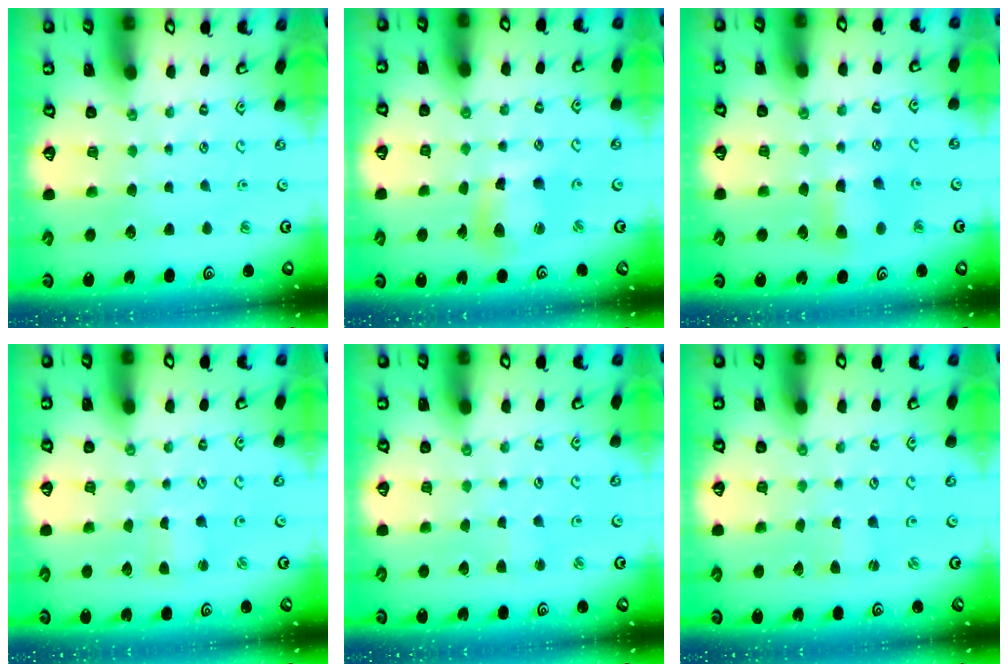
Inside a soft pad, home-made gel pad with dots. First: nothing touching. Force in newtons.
{"total": 10.0, "press": 9.9, "slide": 1.3}
{"total": 5.9, "press": 5.8, "slide": 0.4}
{"total": 2.3, "press": 2.3, "slide": 0.4}
{"total": 1.6, "press": 1.5, "slide": 0.2}
{"total": 0.0}